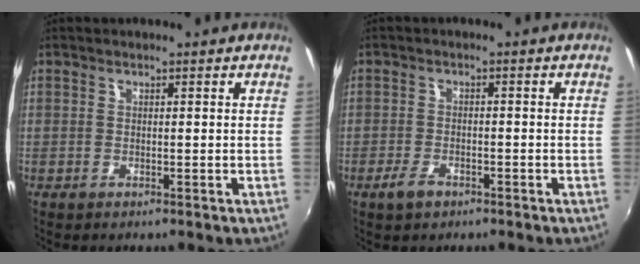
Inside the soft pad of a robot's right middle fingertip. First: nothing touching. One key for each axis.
{"total": 3.4, "fx": -2.3, "fy": 1.7, "fz": 1.9, "tx": -0.049, "ty": -0.004, "tz": -0.043}